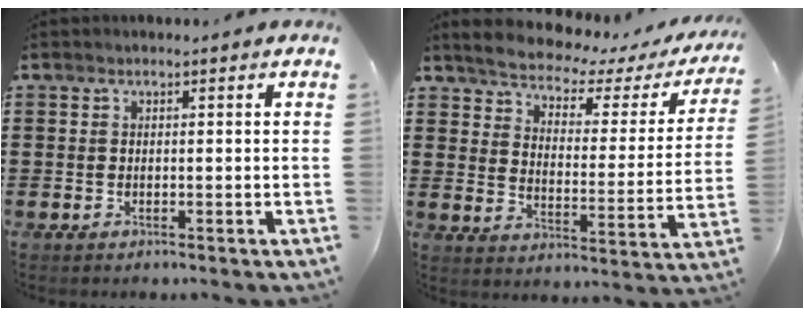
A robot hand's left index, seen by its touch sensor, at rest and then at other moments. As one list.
[{"total": 4.1, "force": [3.8, 0.6, 1.4], "torque": [-0.051, -0.029, 0.057]}]